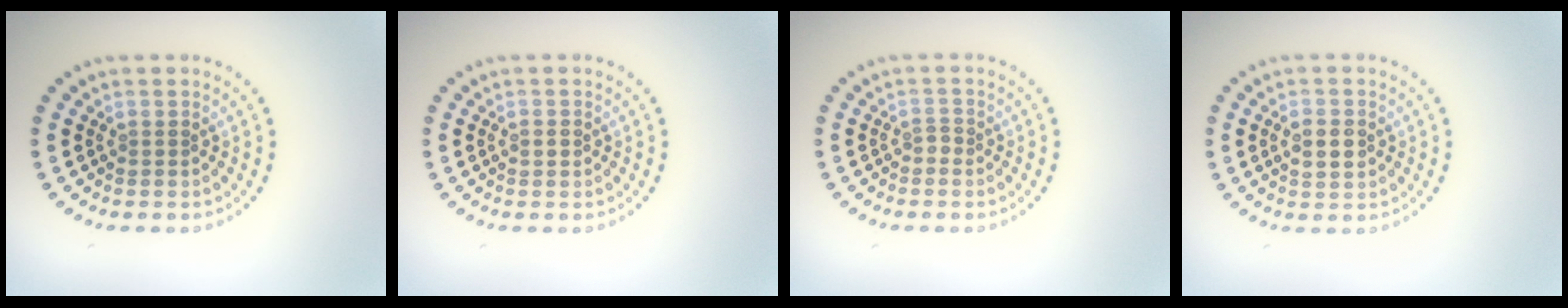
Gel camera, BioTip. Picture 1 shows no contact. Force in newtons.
{"total": 1.1, "press": 1.1, "slide": 0.1}
{"total": 0.9, "press": 0.6, "slide": 0.7}
{"total": 2.2, "press": 2.2, "slide": 0.0}